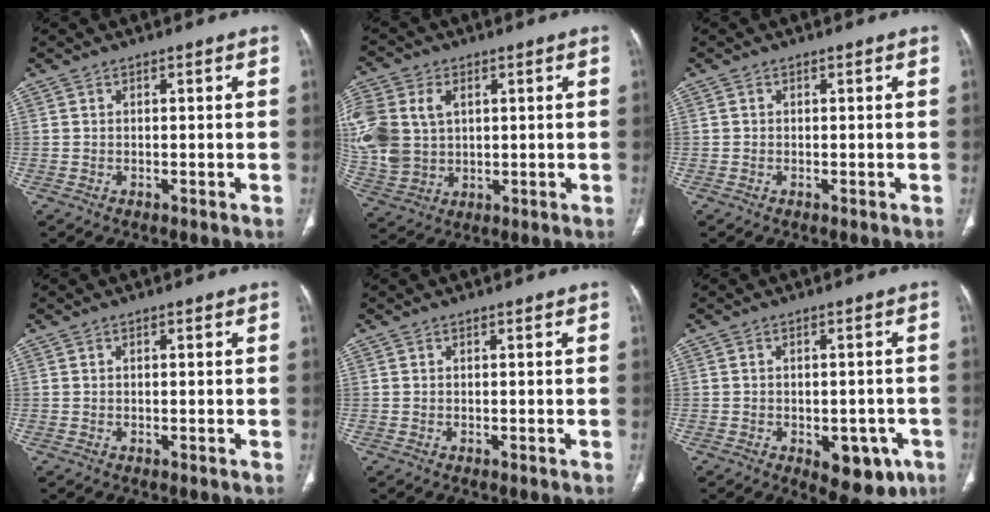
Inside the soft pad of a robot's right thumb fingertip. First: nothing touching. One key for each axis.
{"total": 17.5, "fx": 3.4, "fy": 13.0, "fz": 11.3, "tx": -0.282, "ty": 0.007, "tz": 0.078}
{"total": 0.0}
{"total": 0.5, "fx": 0.1, "fy": 0.2, "fz": 0.5, "tx": -0.014, "ty": 0.005, "tz": 0.003}
{"total": 0.0}
{"total": 9.8, "fx": -4.2, "fy": 5.5, "fz": 7.0, "tx": -0.055, "ty": 0.010, "tz": -0.044}